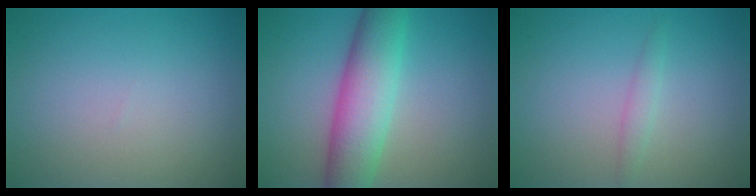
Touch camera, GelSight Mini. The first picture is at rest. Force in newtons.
{"total": 7.5, "press": 7.5, "slide": 0.1}
{"total": 1.2, "press": 1.2, "slide": 0.1}